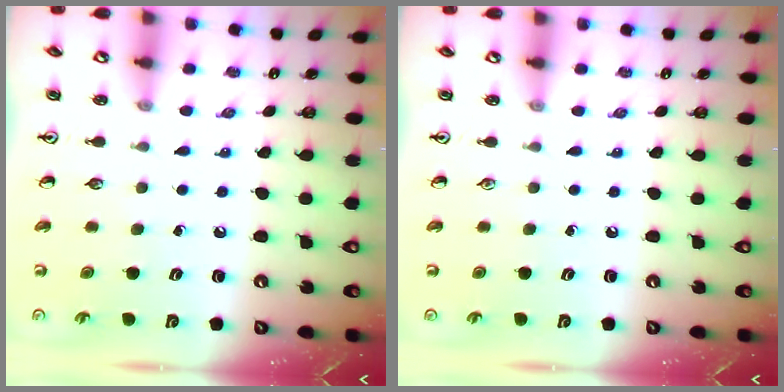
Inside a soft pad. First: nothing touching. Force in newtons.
{"total": 0.0}